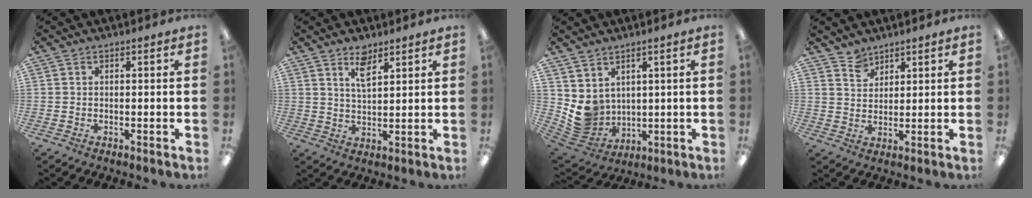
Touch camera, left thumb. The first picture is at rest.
{"total": 5.5, "force": [4.0, 2.1, 3.1], "torque": [-0.046, -0.018, 0.067]}
{"total": 7.0, "force": [3.6, 5.9, 1.2], "torque": [-0.055, -0.035, 0.079]}
{"total": 4.3, "force": [3.6, 2.2, 0.1], "torque": [-0.006, -0.017, 0.070]}